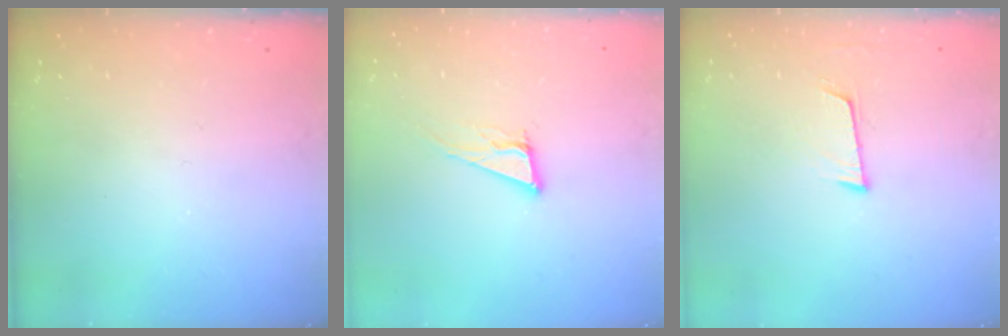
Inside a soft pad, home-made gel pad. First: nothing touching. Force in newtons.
{"total": 11.3, "press": 10.9, "slide": 3.3}
{"total": 5.8, "press": 5.5, "slide": 1.9}